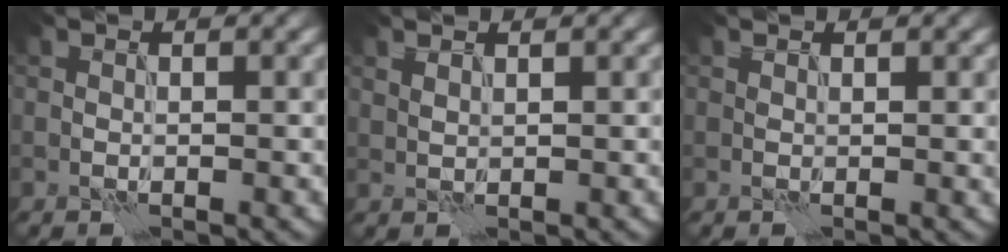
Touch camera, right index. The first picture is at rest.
{"total": 0.9, "force": [0.8, 0.3, 0.3], "torque": [-0.008, -0.003, 0.016]}
{"total": 0.7, "force": [0.5, 0.2, 0.5], "torque": [-0.002, -0.001, 0.007]}